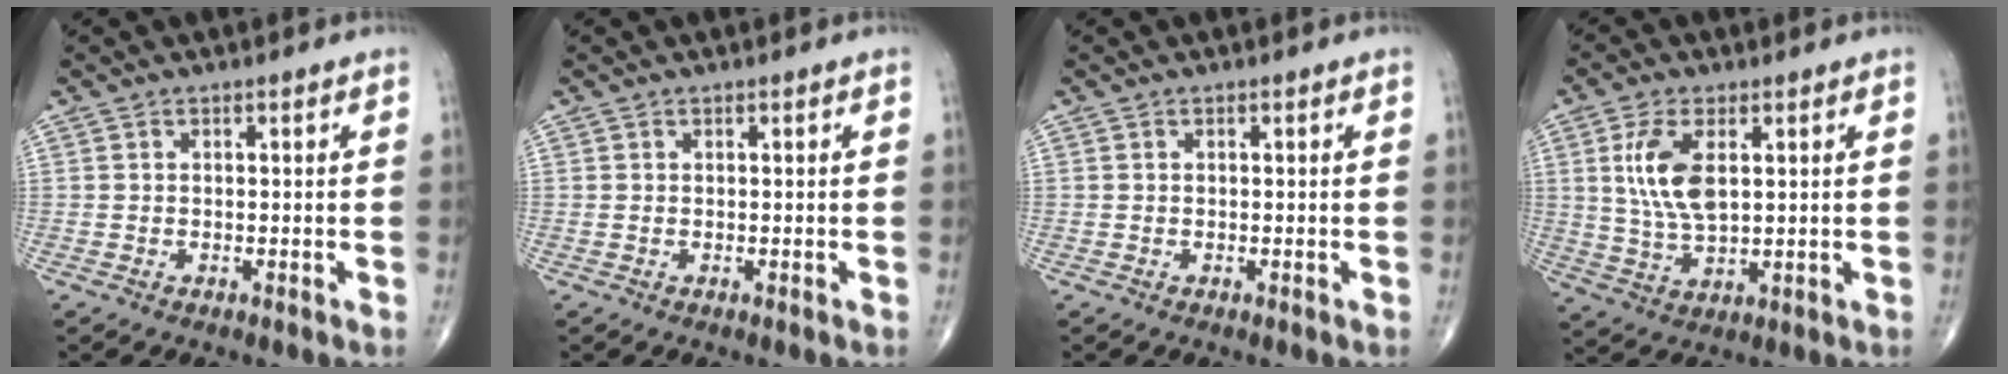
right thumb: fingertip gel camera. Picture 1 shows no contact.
{"total": 0.0}
{"total": 0.0}
{"total": 9.5, "force": [2.4, 4.6, 8.0], "torque": [-0.160, -0.016, 0.049]}